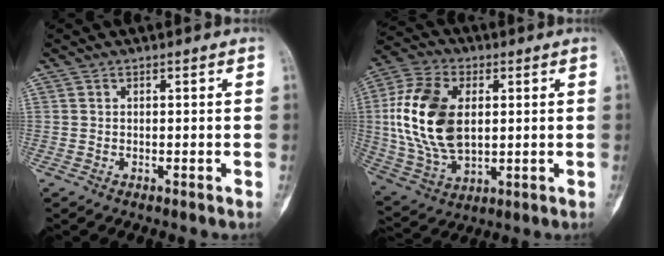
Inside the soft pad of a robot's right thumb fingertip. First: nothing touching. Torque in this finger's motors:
{"motor_torque": [2.14, 2.17, 1.10, -1.23, 0.51]}